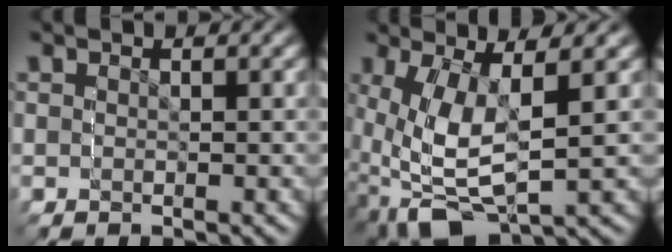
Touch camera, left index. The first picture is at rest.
{"total": 11.3, "force": [-2.9, 8.0, 7.4], "torque": [-0.156, -0.045, -0.019]}